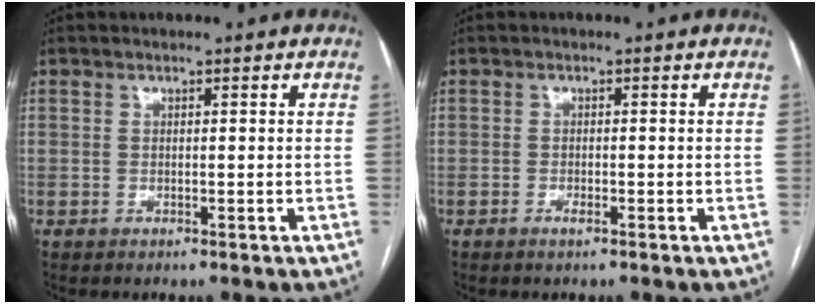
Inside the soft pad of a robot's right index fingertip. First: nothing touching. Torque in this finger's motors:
{"motor_torque": [-0.04, 0.09, -0.09, -0.01]}